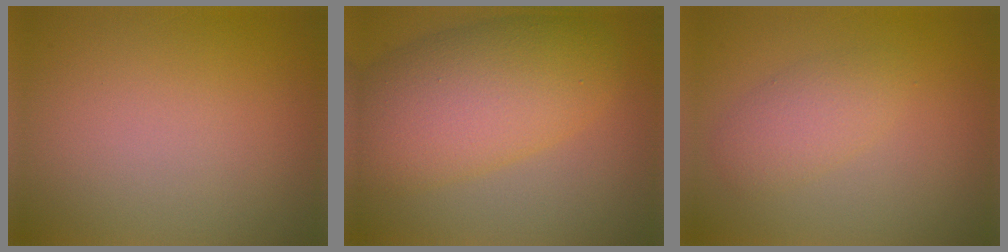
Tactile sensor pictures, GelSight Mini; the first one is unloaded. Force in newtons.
{"total": 8.6, "press": 8.6, "slide": 0.7}
{"total": 2.5, "press": 2.5, "slide": 0.1}